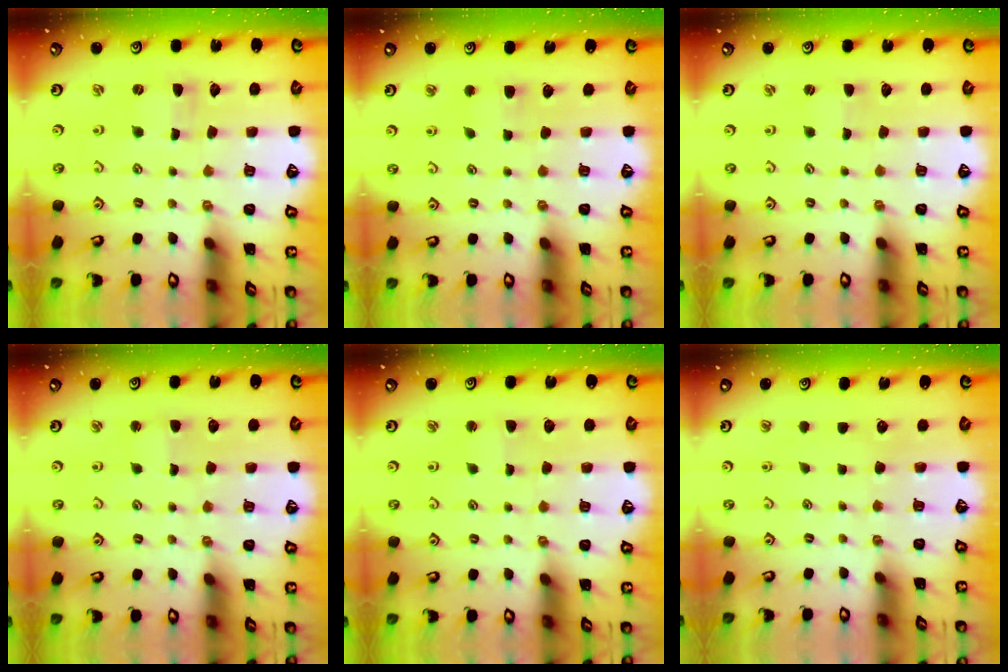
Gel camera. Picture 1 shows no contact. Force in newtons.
{"total": 2.7, "press": 2.7, "slide": 0.4}
{"total": 0.0}
{"total": 1.3, "press": 1.2, "slide": 0.1}
{"total": 1.3, "press": 1.3, "slide": 0.2}
{"total": 0.0}